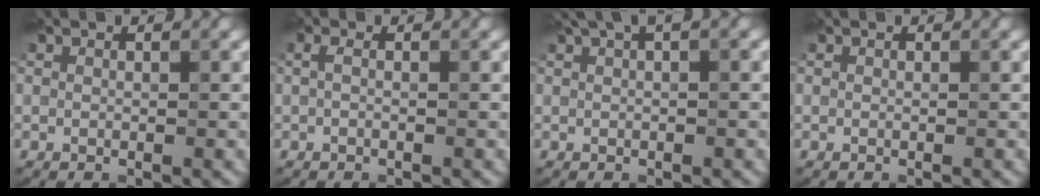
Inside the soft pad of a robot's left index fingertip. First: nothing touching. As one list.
[{"total": 0.9, "force": [0.0, 0.3, 0.8], "torque": [-0.018, -0.003, -0.002]}, {"total": 2.6, "force": [1.5, 0.5, 2.1], "torque": [-0.032, 0.006, 0.027]}, {"total": 0.0}]